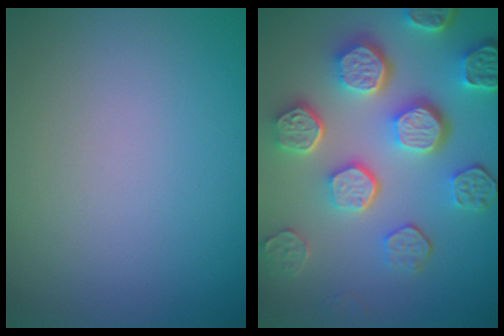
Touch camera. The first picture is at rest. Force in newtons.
{"total": 8.6, "press": 6.2, "slide": 5.9}